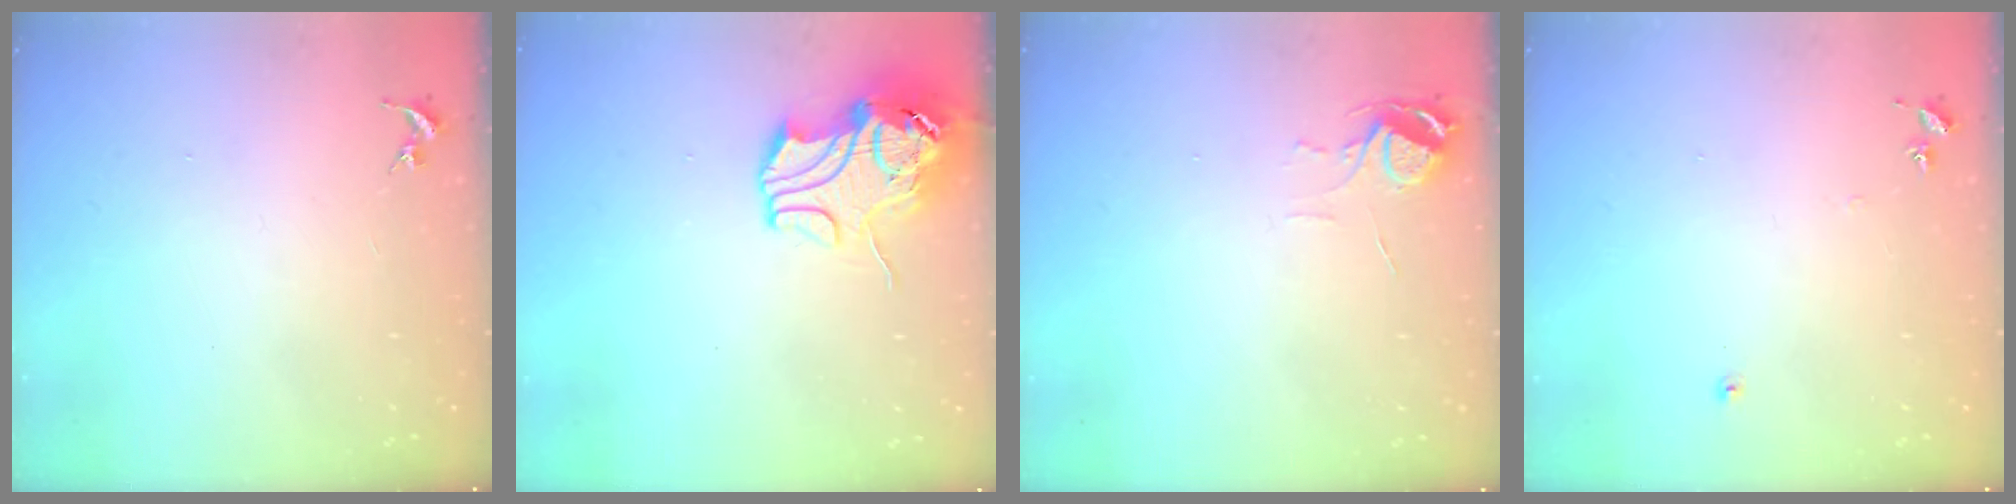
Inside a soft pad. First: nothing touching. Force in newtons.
{"total": 12.1, "press": 11.9, "slide": 1.8}
{"total": 5.4, "press": 5.4, "slide": 0.5}
{"total": 5.6, "press": 5.6, "slide": 0.7}